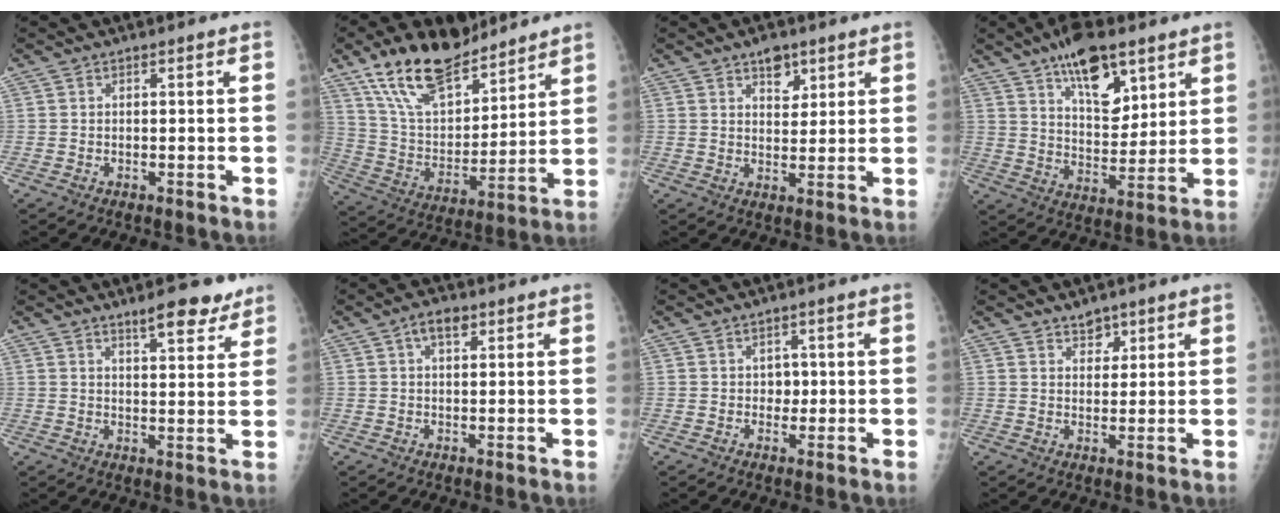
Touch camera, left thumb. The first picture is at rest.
{"total": 19.7, "force": [14.4, 8.6, 10.4], "torque": [-0.143, -0.063, 0.264]}
{"total": 5.2, "force": [3.3, 3.0, 2.7], "torque": [-0.015, -0.019, 0.050]}
{"total": 14.7, "force": [8.9, 6.8, 9.5], "torque": [-0.113, -0.048, 0.149]}
{"total": 7.5, "force": [5.6, 2.2, 4.4], "torque": [-0.039, -0.035, 0.080]}
{"total": 3.9, "force": [2.0, 2.0, 2.7], "torque": [-0.036, -0.001, 0.029]}
{"total": 2.2, "force": [0.3, 1.9, 1.1], "torque": [0.003, 0.002, 0.003]}
{"total": 3.6, "force": [2.6, 2.1, 1.3], "torque": [0.001, -0.018, 0.043]}